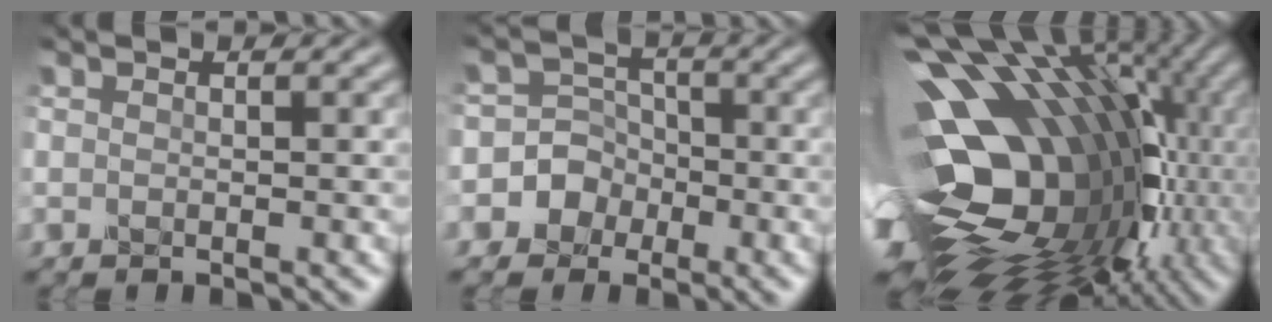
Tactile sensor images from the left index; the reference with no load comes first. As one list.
[{"total": 6.2, "force": [-2.1, 5.8, 0.5], "torque": [0.006, 0.019, -0.067]}, {"total": 18.7, "force": [-0.6, 12.4, 14.0], "torque": [-0.213, -0.029, 0.010]}]